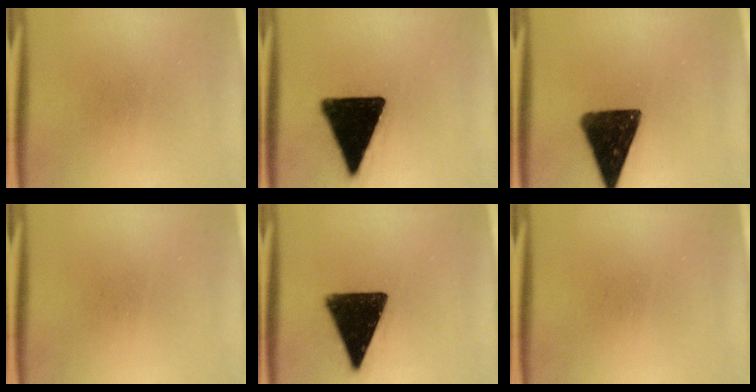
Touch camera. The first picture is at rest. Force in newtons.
{"total": 19.1}
{"total": 14.3}
{"total": 0.0}
{"total": 15.9}
{"total": 0.0}